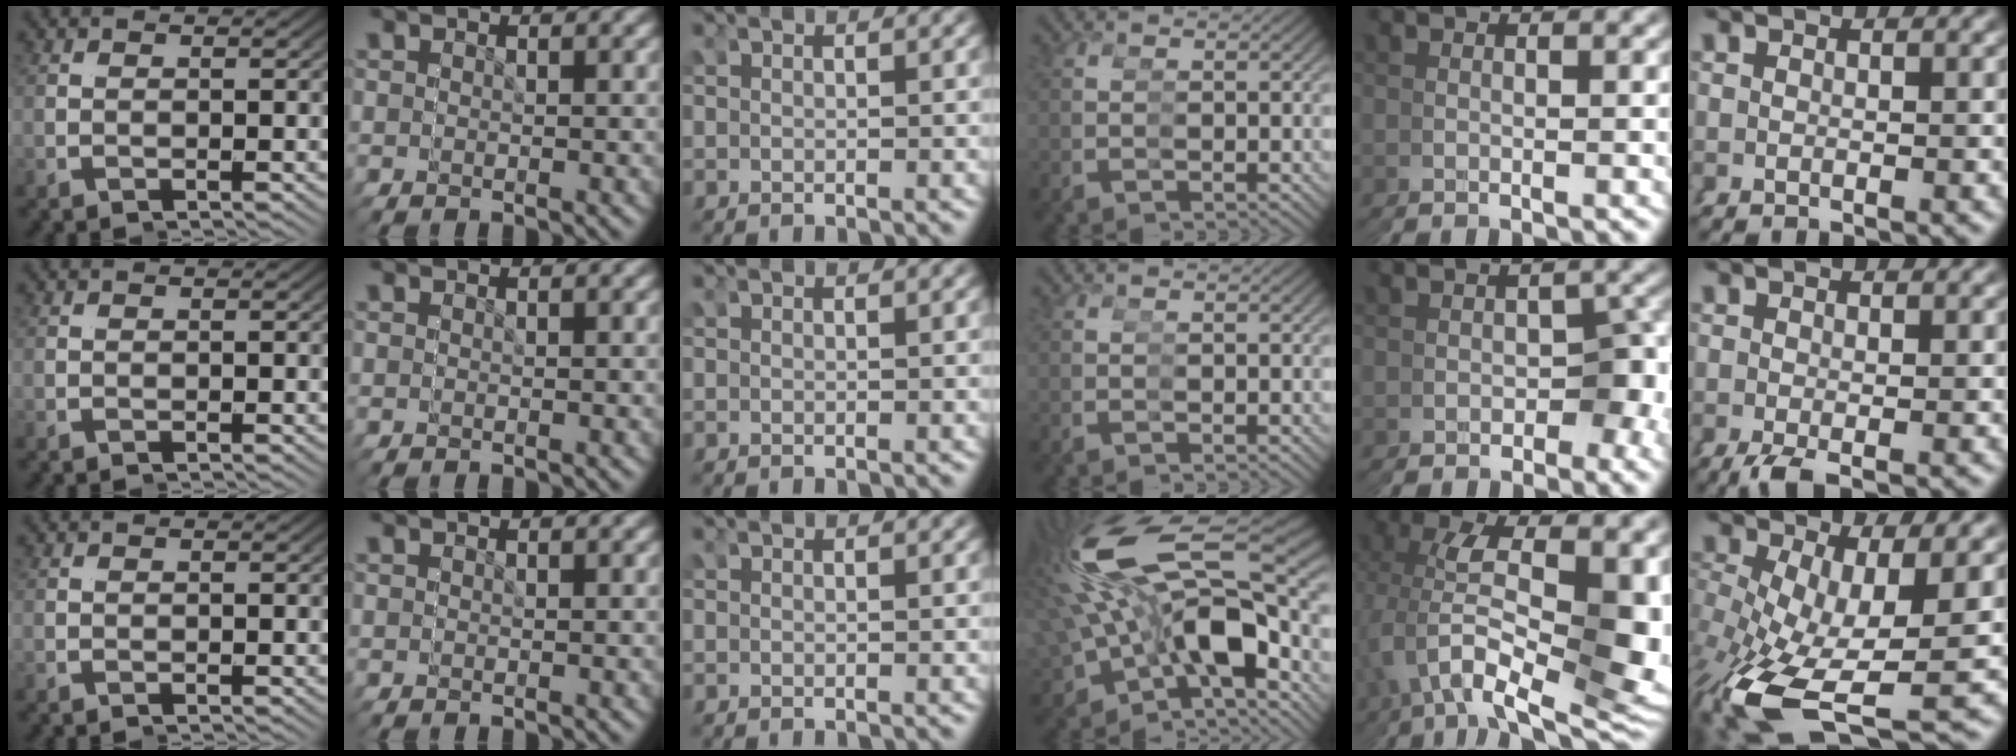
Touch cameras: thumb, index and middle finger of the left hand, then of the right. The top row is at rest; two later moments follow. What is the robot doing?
{"motion": "grasp_and_lifting", "object": "stress ball aka squeeze ball"}